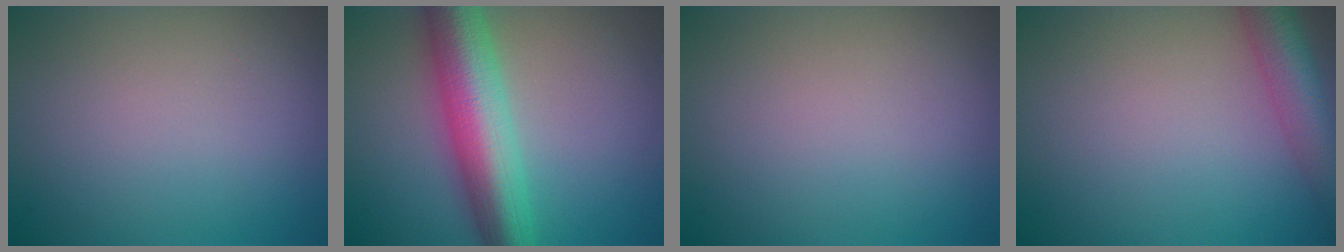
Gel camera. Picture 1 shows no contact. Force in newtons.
{"total": 9.5, "press": 9.5, "slide": 0.1}
{"total": 0.0}
{"total": 5.1, "press": 5.1, "slide": 0.3}